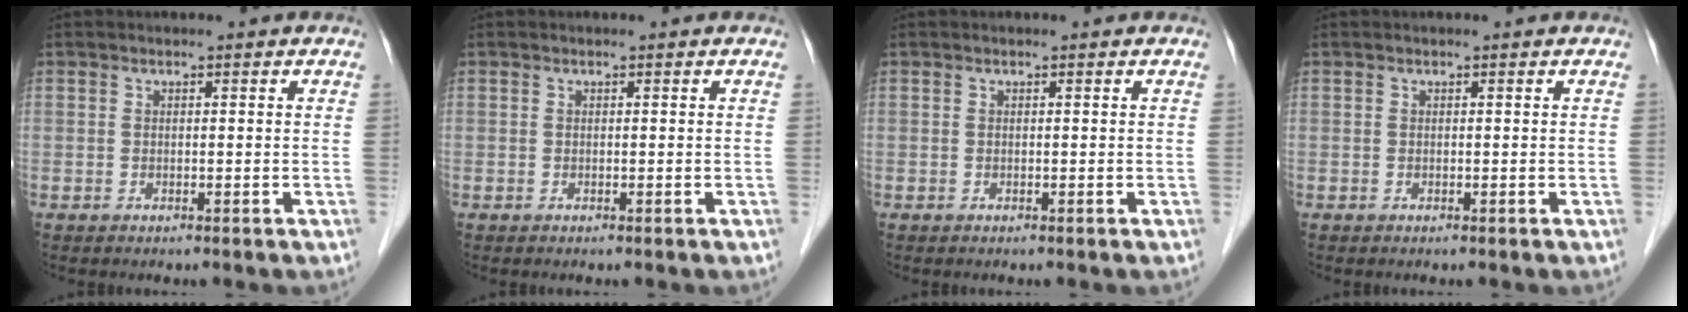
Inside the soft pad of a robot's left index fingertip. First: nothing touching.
{"total": 0.0}
{"total": 0.0}
{"total": 0.0}